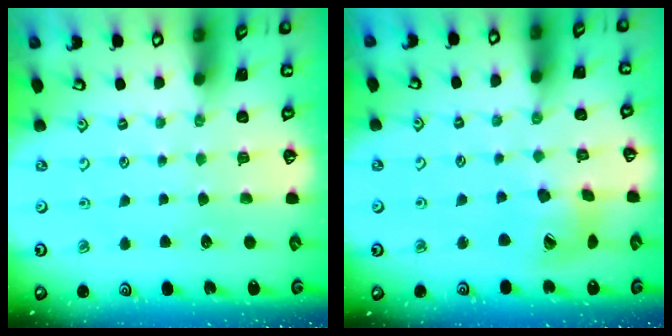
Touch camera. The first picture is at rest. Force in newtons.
{"total": 14.0, "press": 13.9, "slide": 1.8}